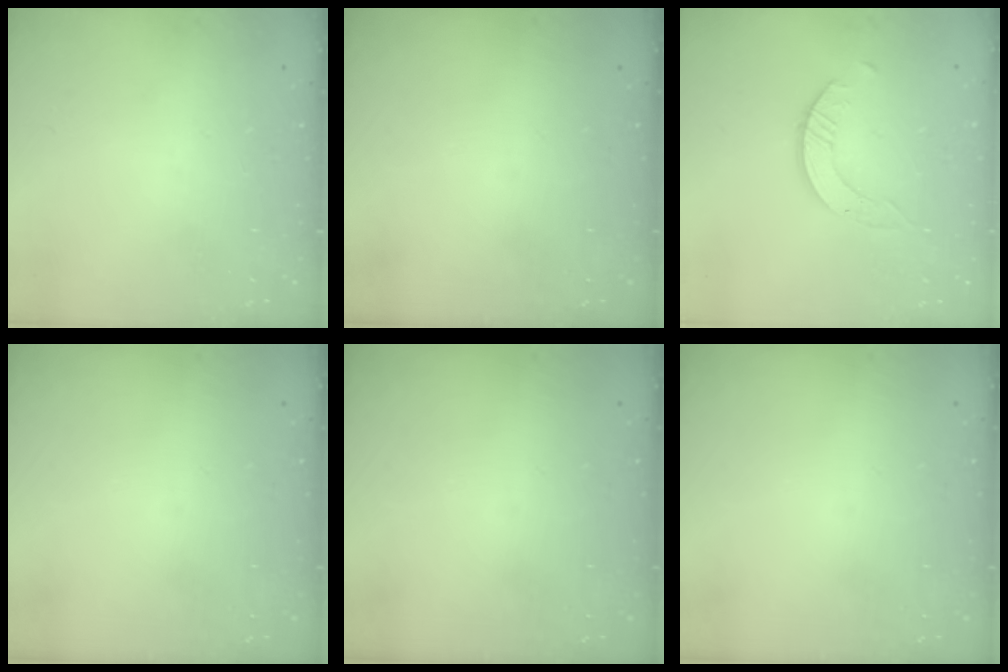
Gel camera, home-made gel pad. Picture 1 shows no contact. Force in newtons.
{"total": 0.0}
{"total": 3.0, "press": 3.0, "slide": 0.2}
{"total": 0.0}
{"total": 0.0}
{"total": 0.0}